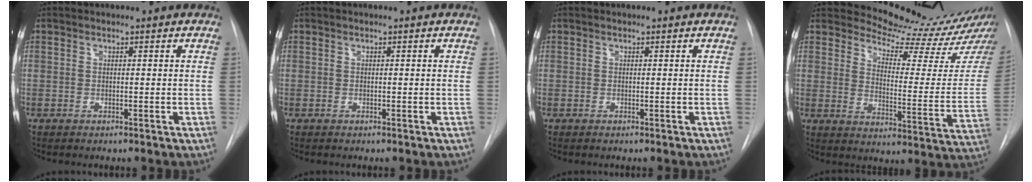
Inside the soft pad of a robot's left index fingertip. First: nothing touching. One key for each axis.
{"total": 0.0}
{"total": 0.0}
{"total": 14.3, "fx": 13.9, "fy": -1.0, "fz": 3.1, "tx": -0.045, "ty": -0.117, "tz": 0.174}